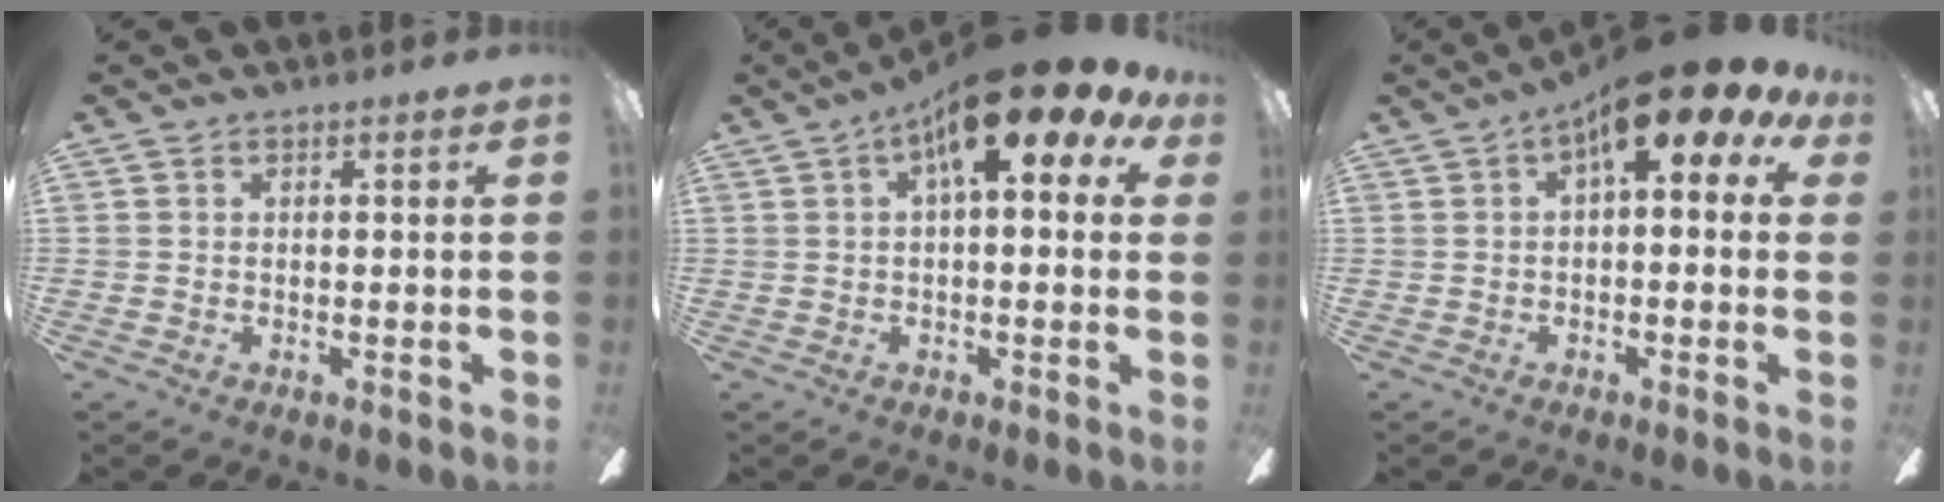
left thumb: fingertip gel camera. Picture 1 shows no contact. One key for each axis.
{"total": 15.1, "fx": 7.9, "fy": 4.9, "fz": 12.0, "tx": -0.173, "ty": -0.035, "tz": 0.123}
{"total": 11.9, "fx": 6.0, "fy": 4.3, "fz": 9.4, "tx": -0.135, "ty": -0.026, "tz": 0.098}